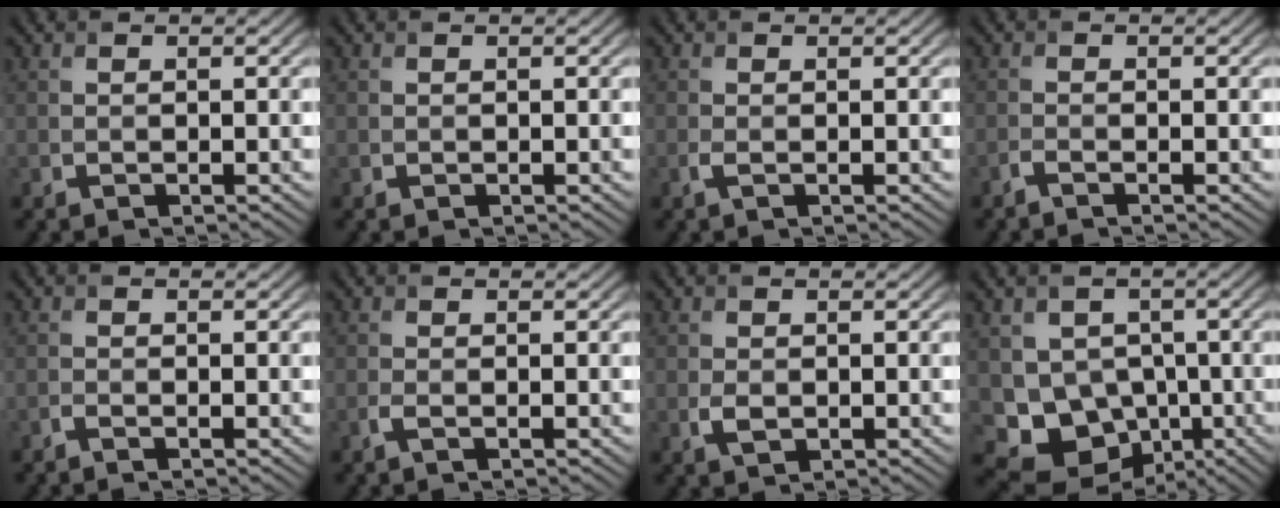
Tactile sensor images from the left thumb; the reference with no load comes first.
{"total": 0.0}
{"total": 0.8, "force": [-0.1, 0.2, 0.7], "torque": [-0.019, -0.003, -0.003]}
{"total": 1.0, "force": [-0.8, 0.0, 0.6], "torque": [-0.012, 0.000, -0.021]}
{"total": 0.7, "force": [-0.5, 0.1, 0.4], "torque": [-0.008, 0.000, -0.012]}
{"total": 0.9, "force": [-0.4, 0.2, 0.8], "torque": [-0.020, -0.001, -0.011]}
{"total": 1.6, "force": [-0.2, 1.1, 1.1], "torque": [-0.028, -0.006, -0.001]}
{"total": 8.5, "force": [-1.7, 7.5, 3.8], "torque": [-0.074, -0.028, -0.036]}